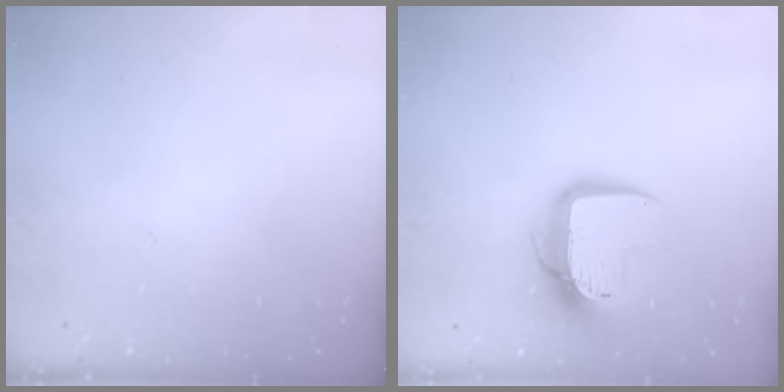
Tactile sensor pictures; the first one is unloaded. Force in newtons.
{"total": 14.4, "press": 14.3, "slide": 1.2}